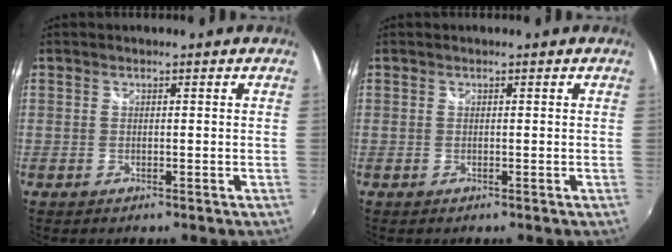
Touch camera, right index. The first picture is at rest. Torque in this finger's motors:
{"motor_torque": [0.02, 0.03, 0.00, 0.00]}